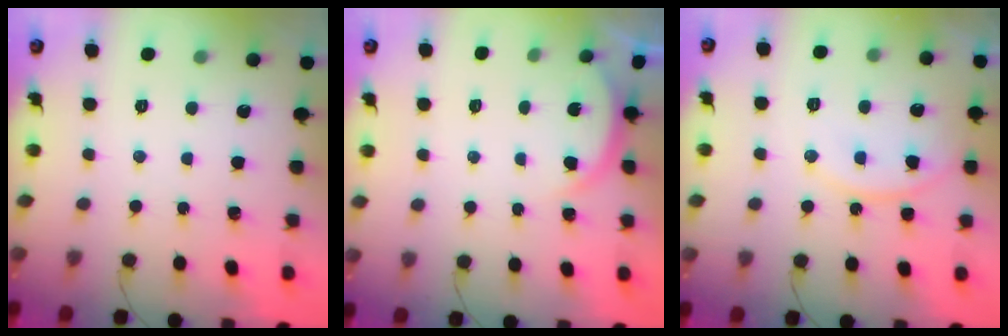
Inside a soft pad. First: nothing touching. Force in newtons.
{"total": 2.4, "press": 2.4, "slide": 0.3}
{"total": 13.9, "press": 13.5, "slide": 3.3}